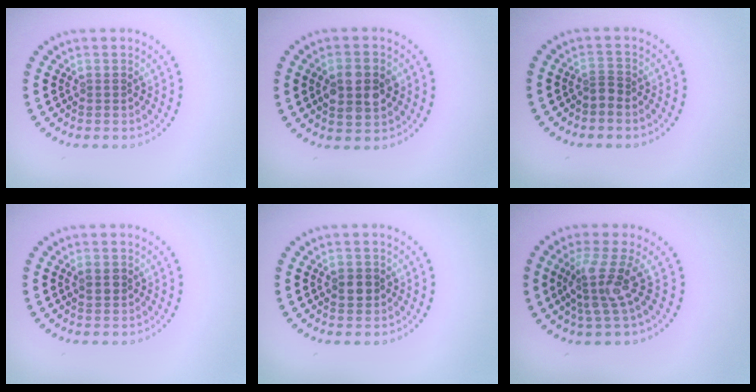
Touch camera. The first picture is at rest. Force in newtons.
{"total": 4.1, "press": 4.1, "slide": 0.2}
{"total": 0.8, "press": 0.4, "slide": 0.7}
{"total": 1.2, "press": 1.2, "slide": 0.2}
{"total": 1.6, "press": 1.5, "slide": 0.3}
{"total": 3.4, "press": 2.6, "slide": 2.3}